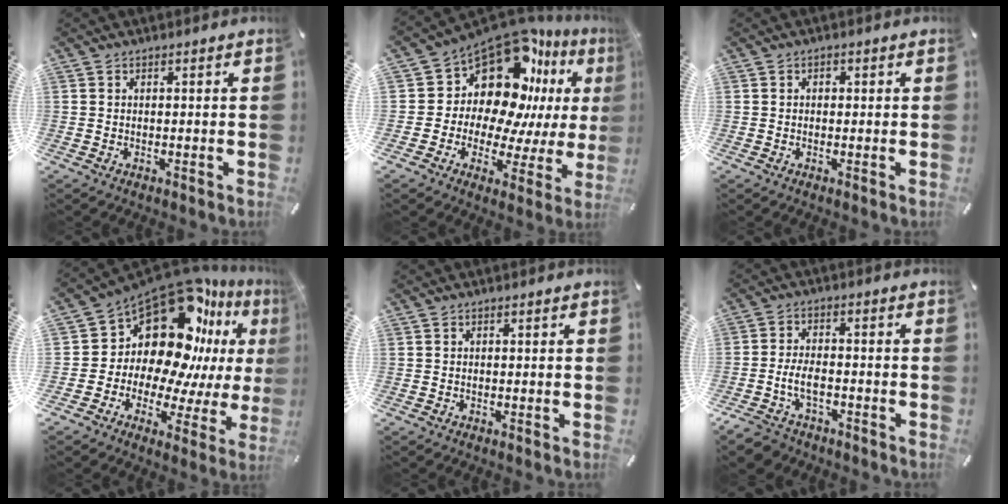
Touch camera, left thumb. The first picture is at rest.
{"total": 15.8, "force": [9.2, 10.4, 7.6], "torque": [-0.127, -0.104, 0.160]}
{"total": 0.9, "force": [0.1, 0.8, 0.4], "torque": [-0.001, 0.003, -0.002]}
{"total": 19.2, "force": [10.4, 11.8, 11.1], "torque": [-0.192, -0.117, 0.178]}
{"total": 0.0}
{"total": 6.5, "force": [-2.9, 3.9, 4.3], "torque": [-0.097, 0.010, -0.058]}